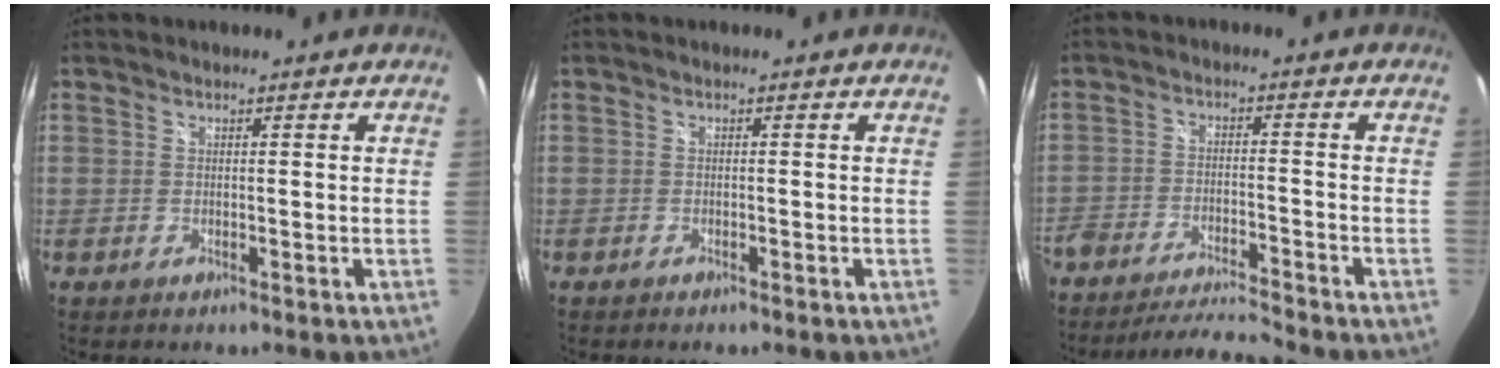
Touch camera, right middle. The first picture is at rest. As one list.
[{"total": 1.2, "force": [-1.0, 0.3, 0.6], "torque": [-0.013, -0.004, -0.018]}, {"total": 10.8, "force": [-10.1, 0.5, 3.7], "torque": [-0.094, -0.007, -0.177]}]